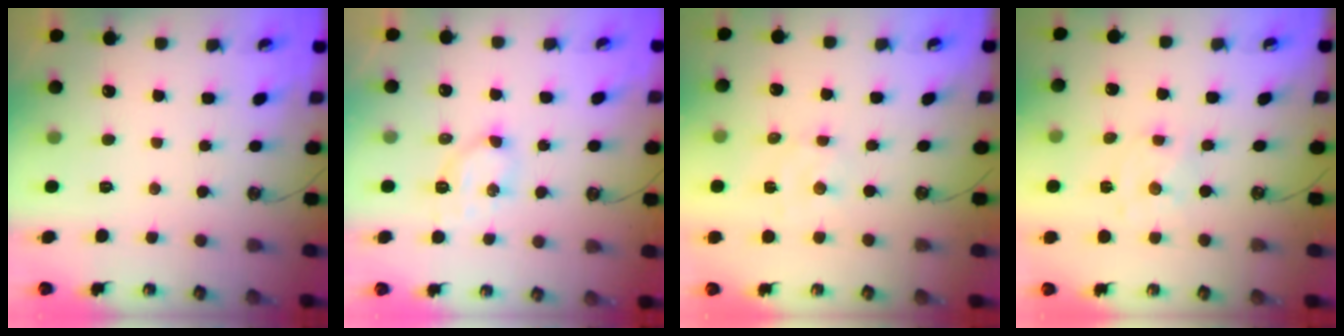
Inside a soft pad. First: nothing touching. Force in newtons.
{"total": 5.3, "press": 5.2, "slide": 0.5}
{"total": 2.3, "press": 2.3, "slide": 0.3}
{"total": 1.6, "press": 1.6, "slide": 0.3}